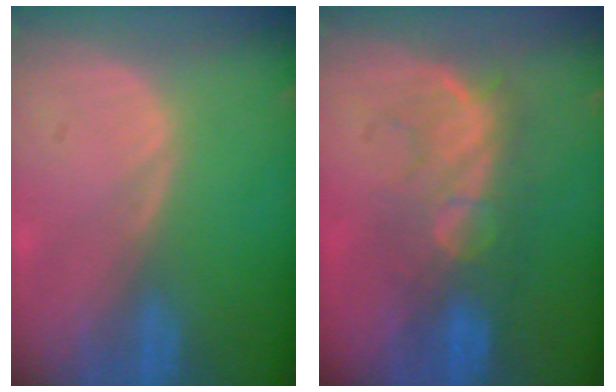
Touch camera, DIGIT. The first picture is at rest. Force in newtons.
{"total": 7.8, "press": 7.7, "slide": 1.3}